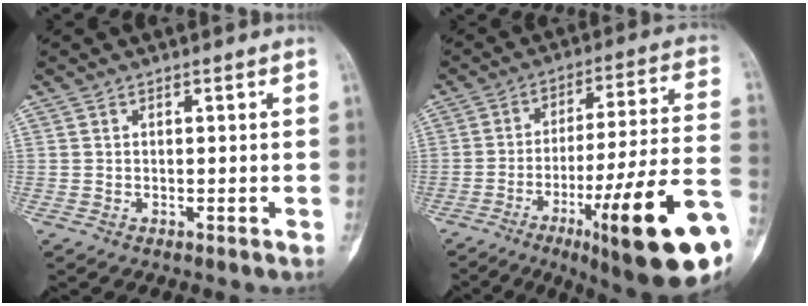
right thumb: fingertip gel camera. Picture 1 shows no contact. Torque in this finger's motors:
{"motor_torque": [3.04, 1.18, 1.37, -1.40, 0.48]}